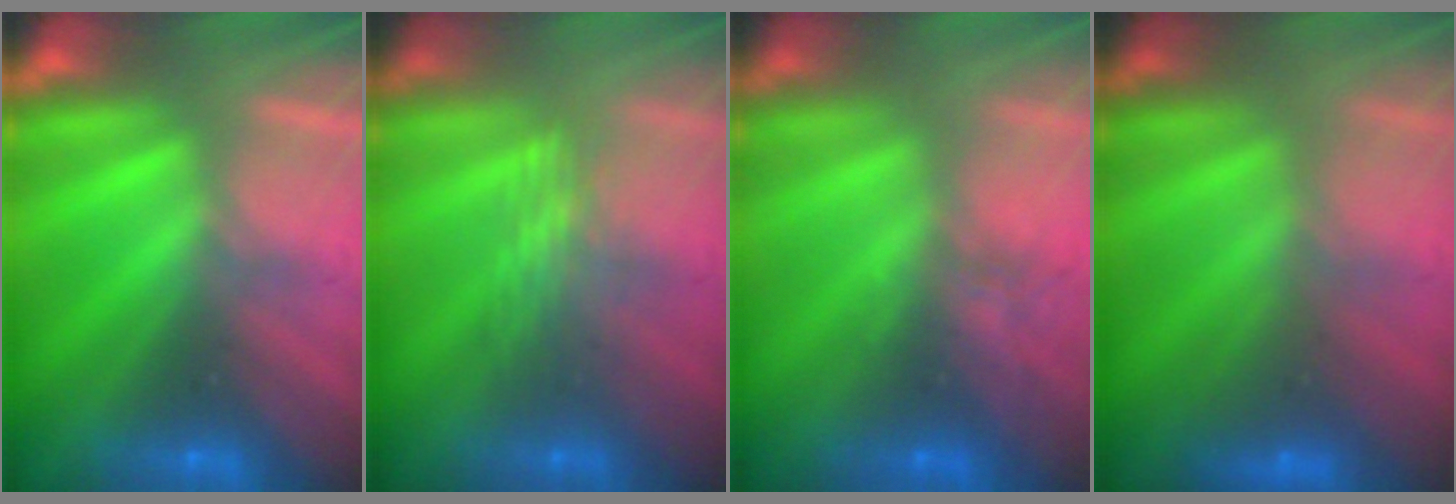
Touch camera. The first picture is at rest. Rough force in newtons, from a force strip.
{"total": 3.0}
{"total": 4.4}
{"total": 2.8}